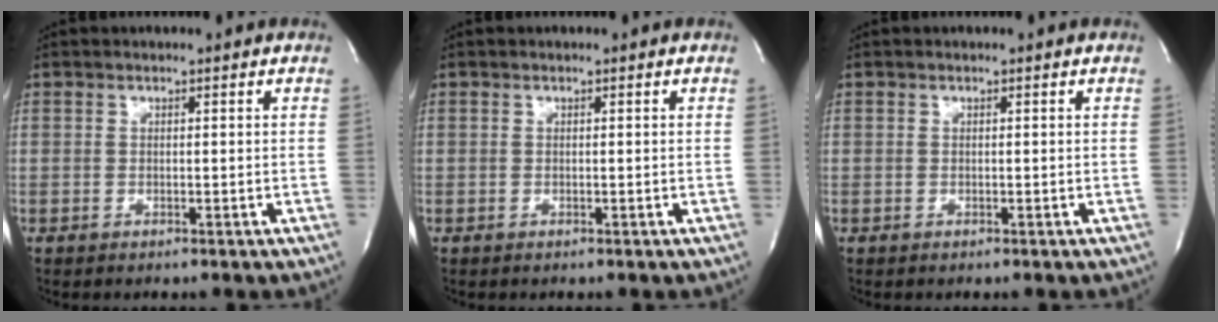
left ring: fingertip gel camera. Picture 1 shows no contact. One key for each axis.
{"total": 0.0}
{"total": 0.0}